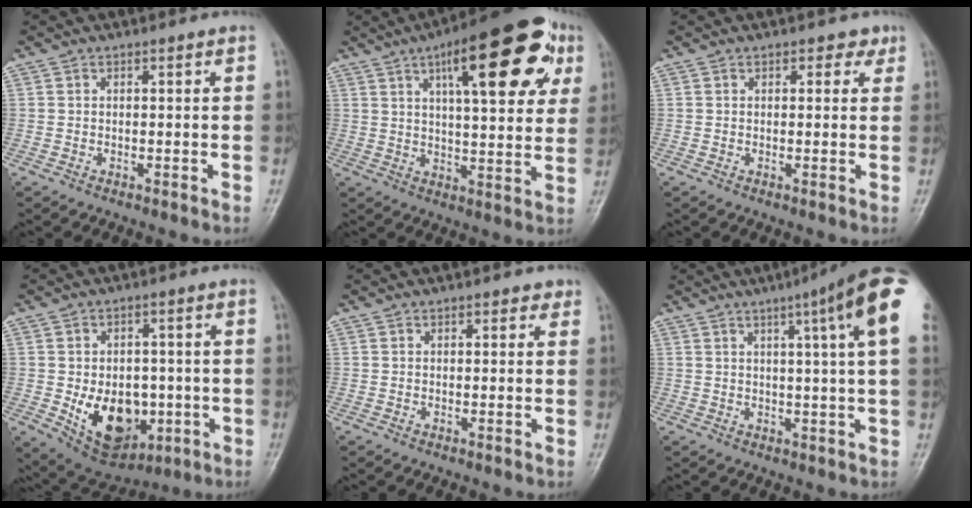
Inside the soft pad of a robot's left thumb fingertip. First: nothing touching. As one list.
[{"total": 22.3, "force": [9.5, 7.6, 18.7], "torque": [-0.234, -0.003, 0.129]}, {"total": 2.3, "force": [1.2, 1.5, 1.2], "torque": [0.003, -0.001, 0.010]}, {"total": 13.5, "force": [-3.2, 9.3, 9.2], "torque": [-0.097, 0.004, -0.030]}, {"total": 1.6, "force": [0.8, 1.0, 1.0], "torque": [-0.001, 0.000, 0.006]}, {"total": 14.1, "force": [5.9, 0.7, 12.8], "torque": [-0.168, -0.002, 0.066]}]